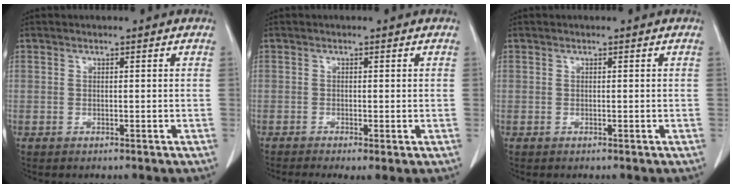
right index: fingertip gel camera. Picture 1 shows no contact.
{"total": 3.2, "force": [-1.7, 0.8, 2.6], "torque": [-0.043, -0.012, -0.028]}
{"total": 0.0}